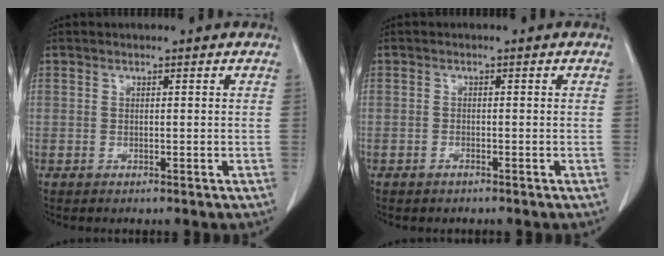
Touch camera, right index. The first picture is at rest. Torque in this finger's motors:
{"motor_torque": [-0.05, 0.06, 0.05, 0.01]}